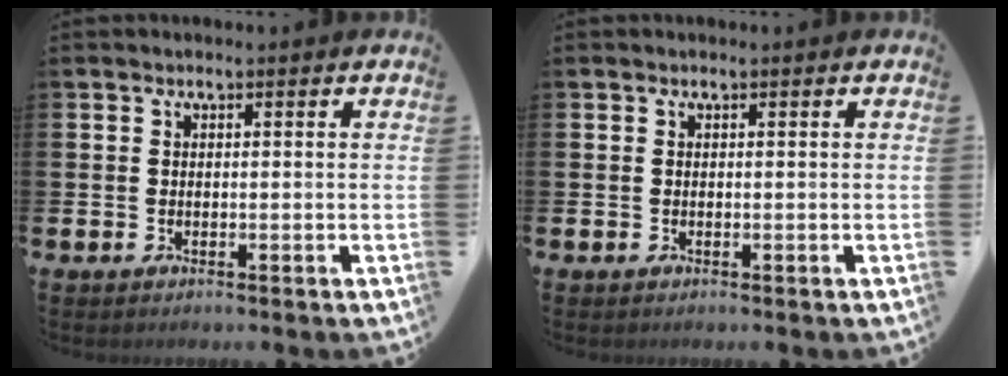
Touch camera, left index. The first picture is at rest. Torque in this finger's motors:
{"motor_torque": [0.00, 0.00, 0.00, -0.01]}